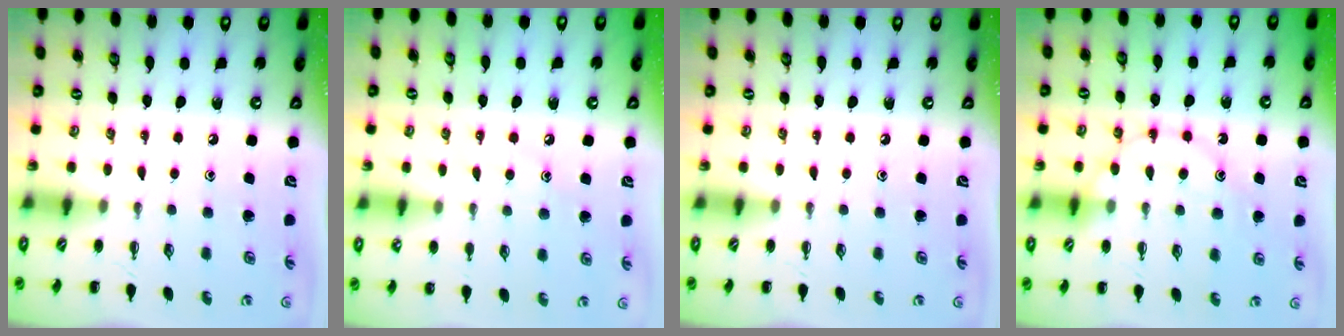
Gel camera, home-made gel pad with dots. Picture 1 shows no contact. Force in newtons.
{"total": 7.4, "press": 7.2, "slide": 1.8}
{"total": 0.0}
{"total": 12.3, "press": 12.2, "slide": 1.7}